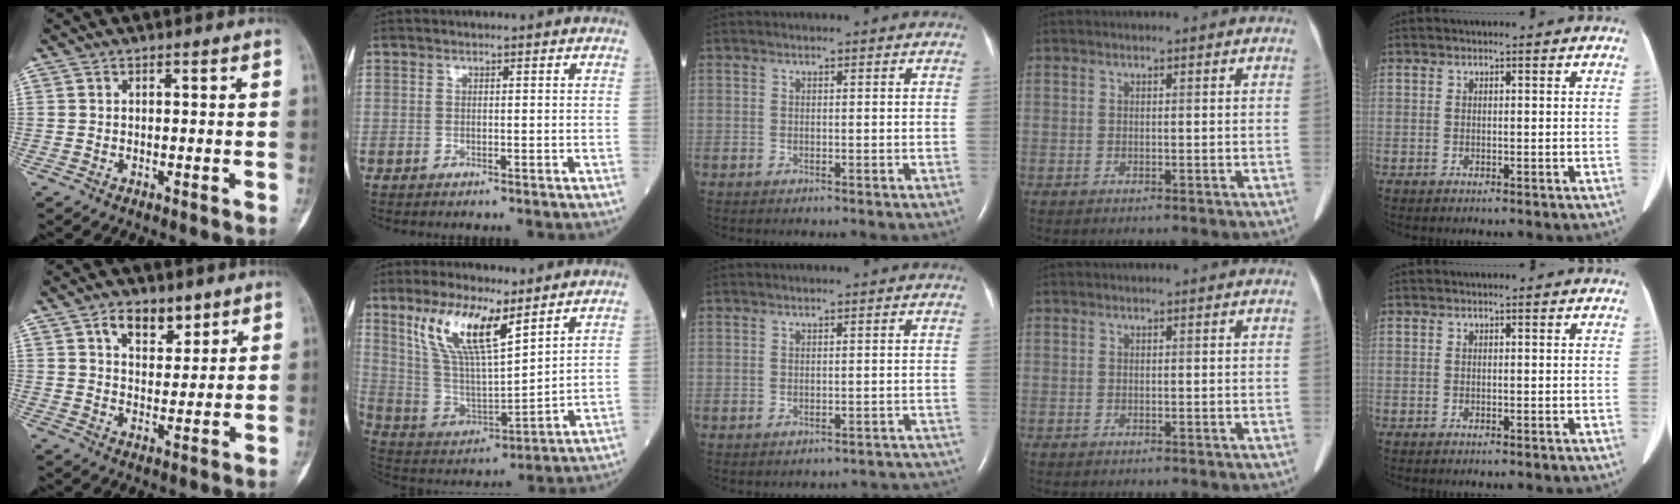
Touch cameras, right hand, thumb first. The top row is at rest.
{"thumb": {"total": 7.4, "force": [4.4, 4.3, 4.1], "torque": [-0.037, -0.025, 0.073]}, "index": {"total": 13.4, "force": [8.0, 3.2, 10.2], "torque": [-0.208, 0.007, 0.163]}, "middle": {"total": 7.0, "force": [-6.4, 2.6, 0.8], "torque": [0.006, 0.021, -0.057]}}